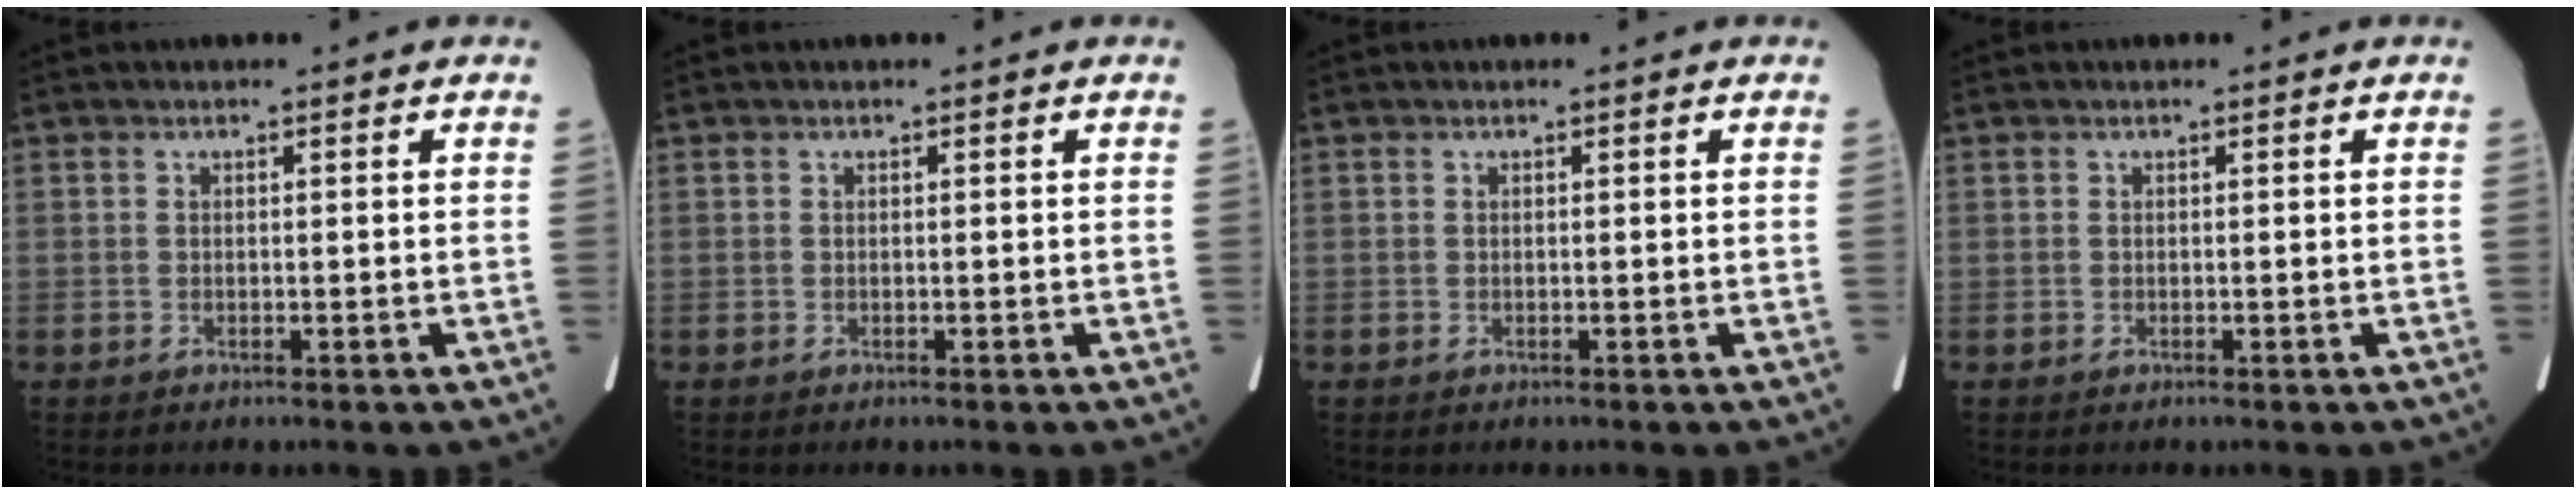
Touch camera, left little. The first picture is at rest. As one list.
[{"total": 0.0}, {"total": 0.0}, {"total": 0.0}]